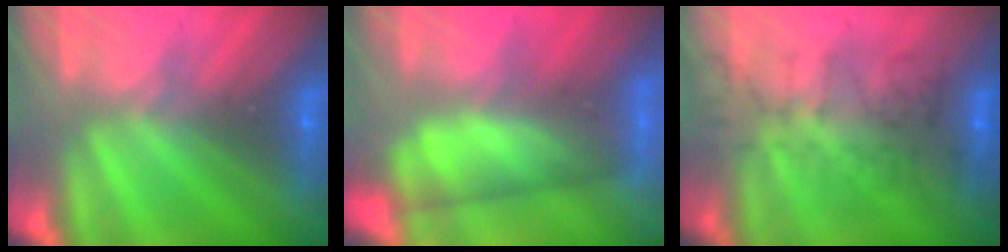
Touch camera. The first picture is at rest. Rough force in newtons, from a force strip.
{"total": 4.6}
{"total": 4.9}